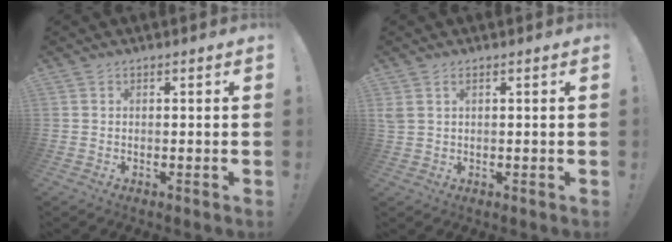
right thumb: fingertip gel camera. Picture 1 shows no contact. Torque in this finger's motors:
{"motor_torque": [0.13, 0.42, 0.20, 0.11, 0.00]}